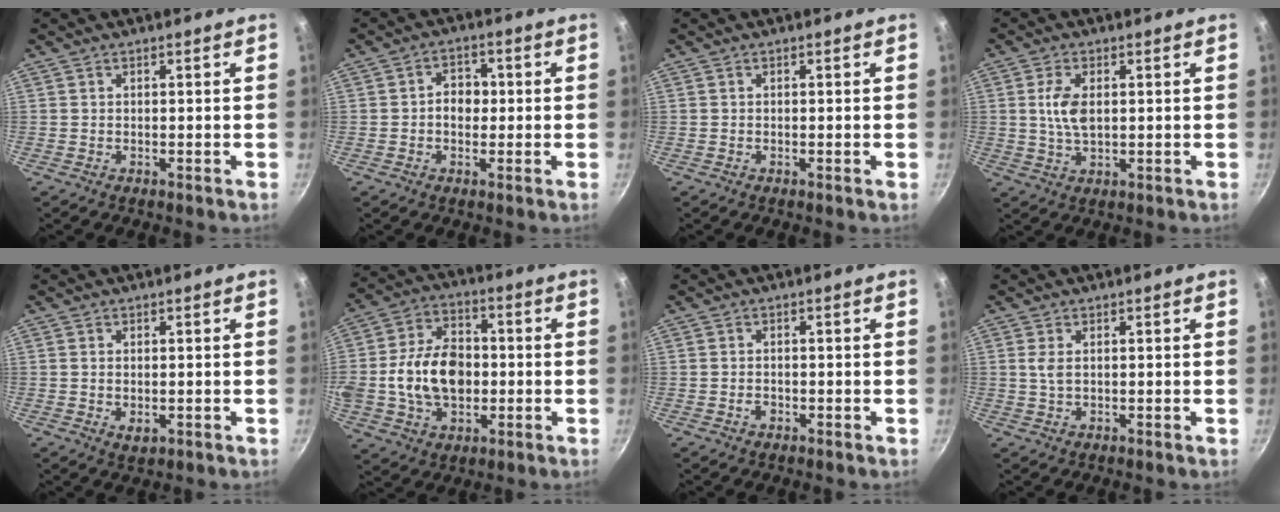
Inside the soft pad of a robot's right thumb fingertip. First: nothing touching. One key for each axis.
{"total": 4.7, "fx": -0.2, "fy": 3.7, "fz": 2.8, "tx": -0.013, "ty": 0.010, "tz": -0.007}
{"total": 0.0}
{"total": 5.8, "fx": 0.9, "fy": 3.0, "fz": 4.8, "tx": -0.093, "ty": -0.001, "tz": 0.017}
{"total": 2.3, "fx": -0.3, "fy": 1.4, "fz": 1.8, "tx": -0.030, "ty": -0.008, "tz": -0.002}
{"total": 17.2, "fx": -1.2, "fy": 12.1, "fz": 12.1, "tx": -0.193, "ty": 0.031, "tz": -0.025}
{"total": 1.2, "fx": -0.5, "fy": 0.8, "fz": 0.6, "tx": -0.012, "ty": 0.005, "tz": -0.009}
{"total": 2.1, "fx": 0.4, "fy": 0.9, "fz": 1.9, "tx": -0.039, "ty": -0.001, "tz": 0.009}